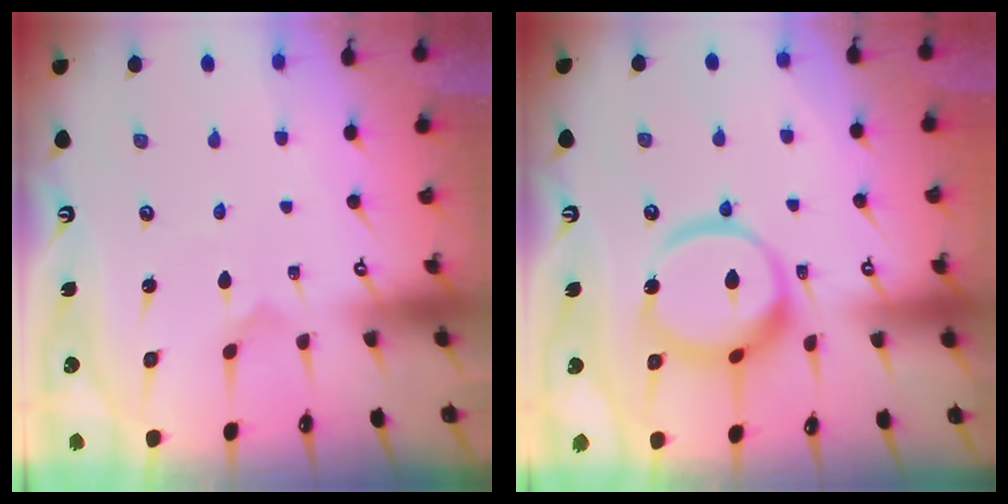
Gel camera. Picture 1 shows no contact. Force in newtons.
{"total": 14.5, "press": 14.5, "slide": 1.2}